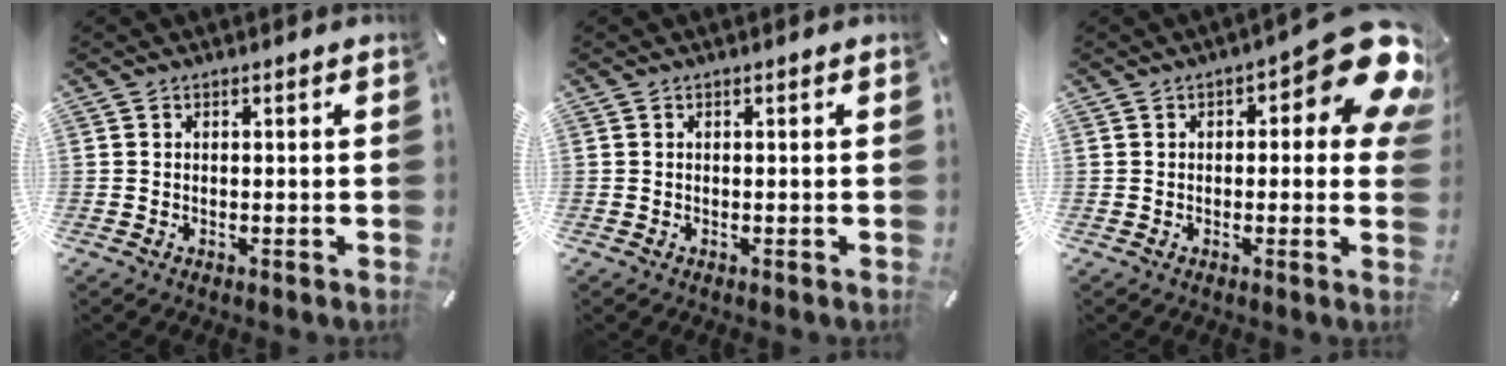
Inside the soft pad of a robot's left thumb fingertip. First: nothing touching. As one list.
[{"total": 0.0}, {"total": 13.8, "force": [5.2, 5.4, 11.6], "torque": [-0.137, -0.045, 0.087]}]